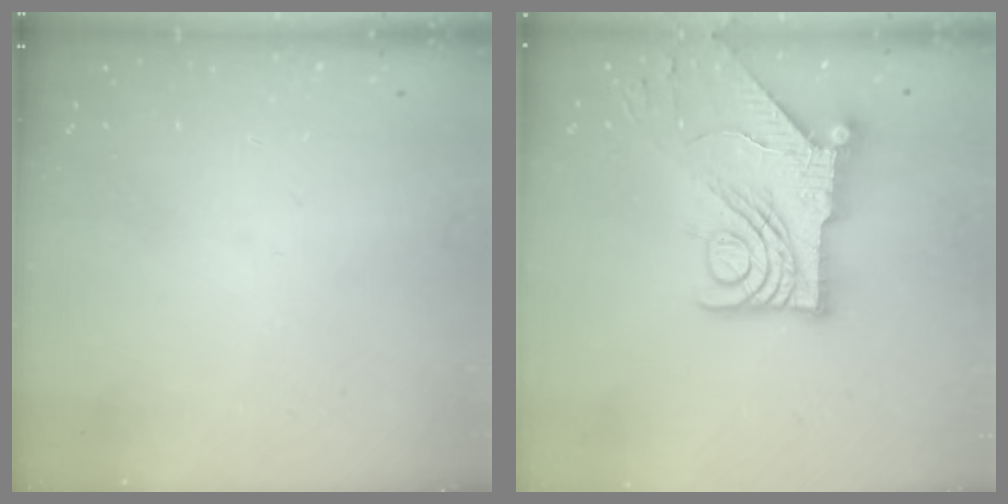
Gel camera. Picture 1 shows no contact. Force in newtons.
{"total": 15.2, "press": 15.1, "slide": 1.8}